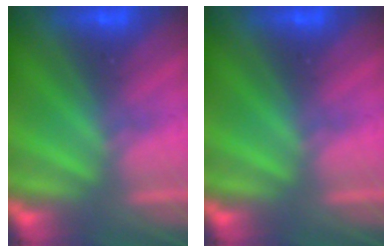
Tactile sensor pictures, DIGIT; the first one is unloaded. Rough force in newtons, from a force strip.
{"total": 0.0}